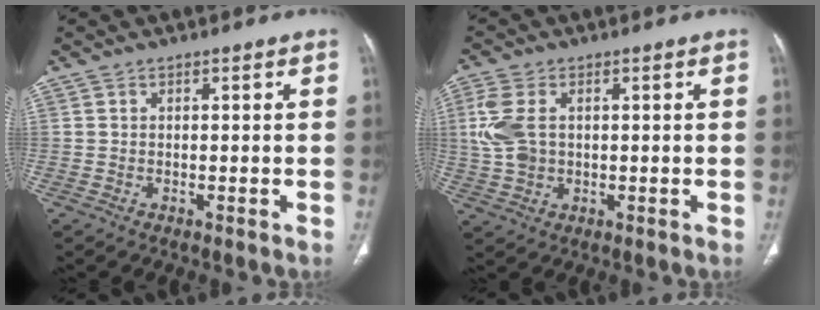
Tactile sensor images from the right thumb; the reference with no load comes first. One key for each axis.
{"total": 7.4, "fx": 1.2, "fy": 4.9, "fz": 5.4, "tx": -0.134, "ty": 0.006, "tz": 0.028}